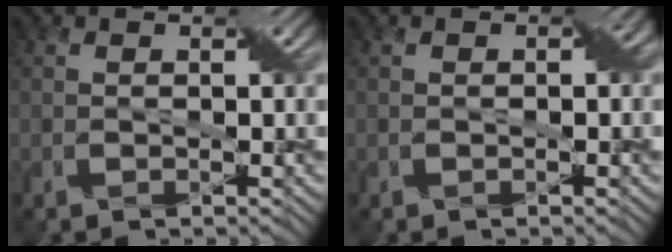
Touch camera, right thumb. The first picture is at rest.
{"total": 1.2, "force": [-0.1, 0.7, 0.9], "torque": [-0.012, 0.000, -0.003]}